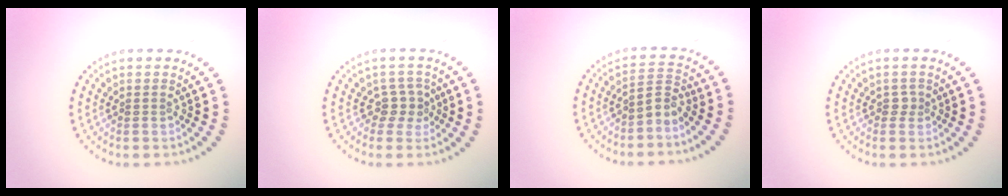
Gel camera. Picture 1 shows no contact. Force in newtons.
{"total": 2.1, "press": 1.6, "slide": 1.4}
{"total": 2.2, "press": 1.5, "slide": 1.6}
{"total": 0.9, "press": 0.6, "slide": 0.6}